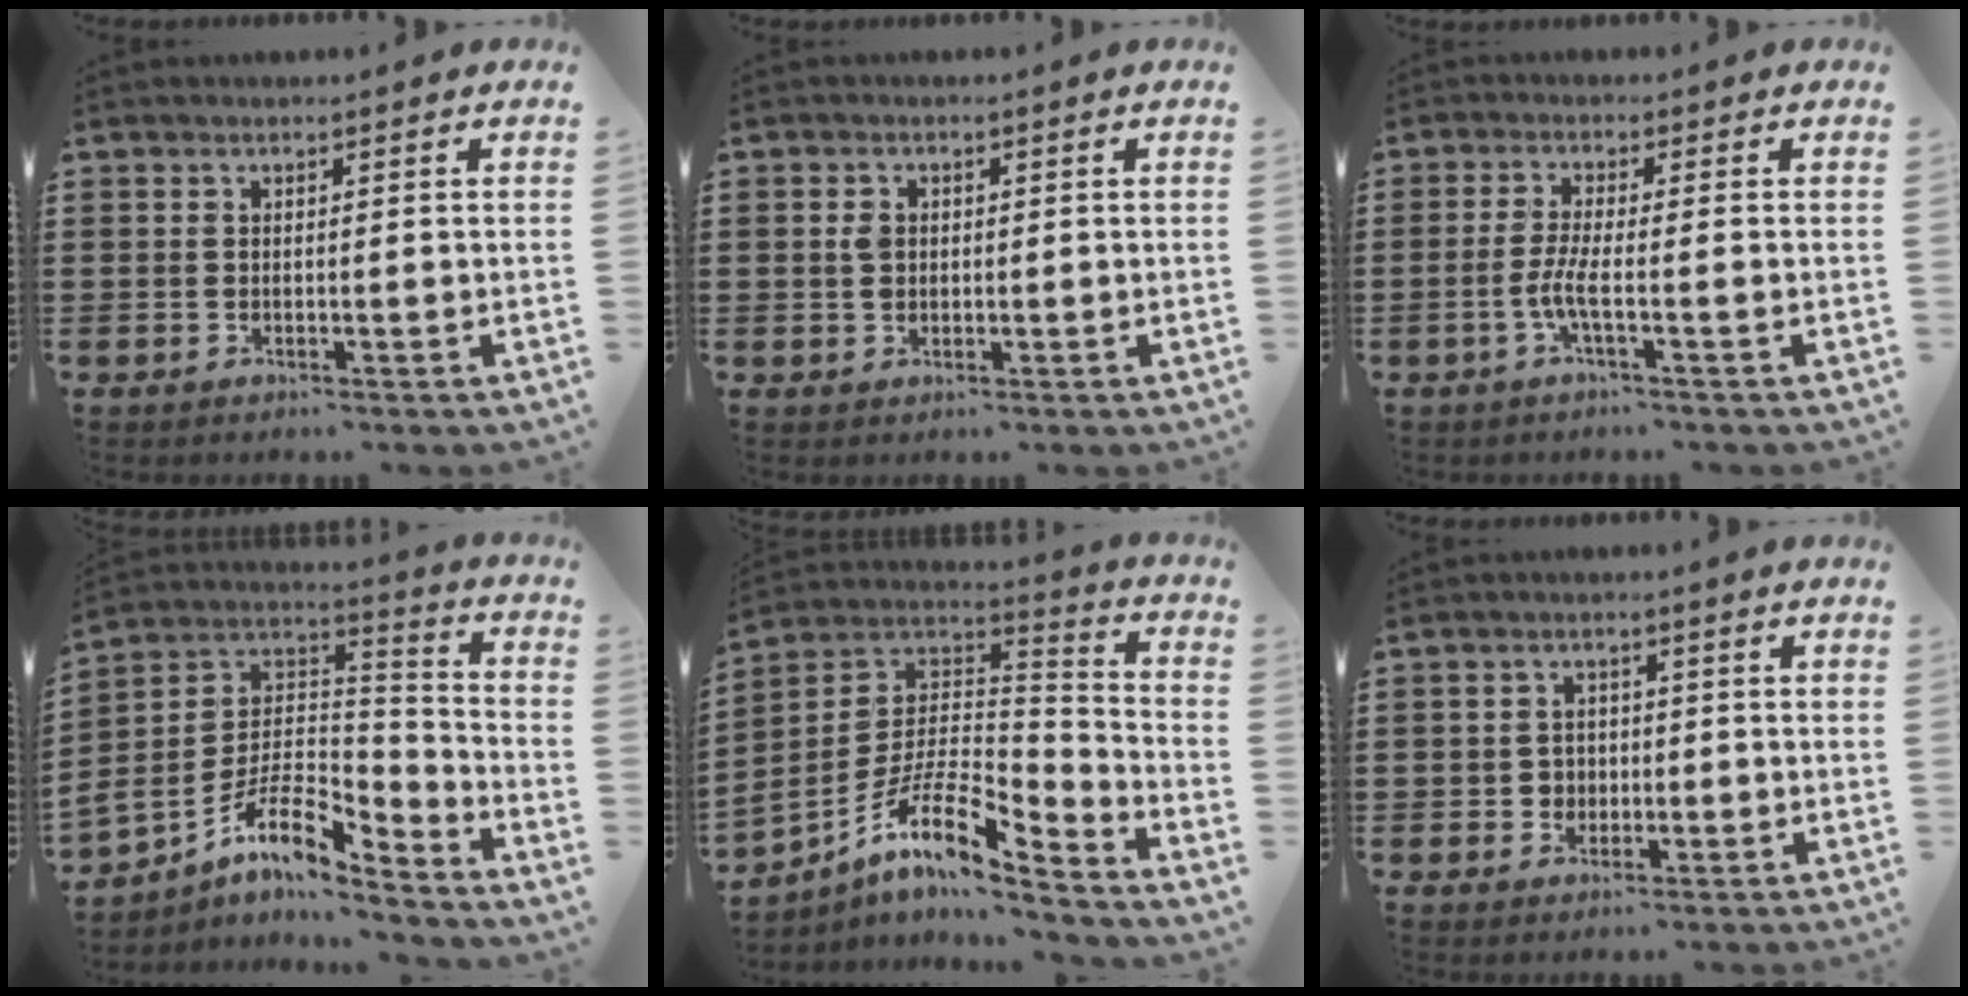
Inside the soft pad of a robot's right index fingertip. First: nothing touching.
{"total": 2.1, "force": [0.3, 1.5, 1.3], "torque": [-0.030, 0.008, 0.004]}
{"total": 4.0, "force": [-1.7, 0.2, 3.6], "torque": [-0.085, -0.011, -0.040]}
{"total": 9.0, "force": [-6.0, 3.6, 5.6], "torque": [-0.131, -0.008, -0.121]}
{"total": 11.5, "force": [-6.8, 3.3, 8.6], "torque": [-0.185, -0.009, -0.138]}
{"total": 2.8, "force": [-0.8, 2.6, 0.6], "torque": [-0.020, 0.005, -0.020]}